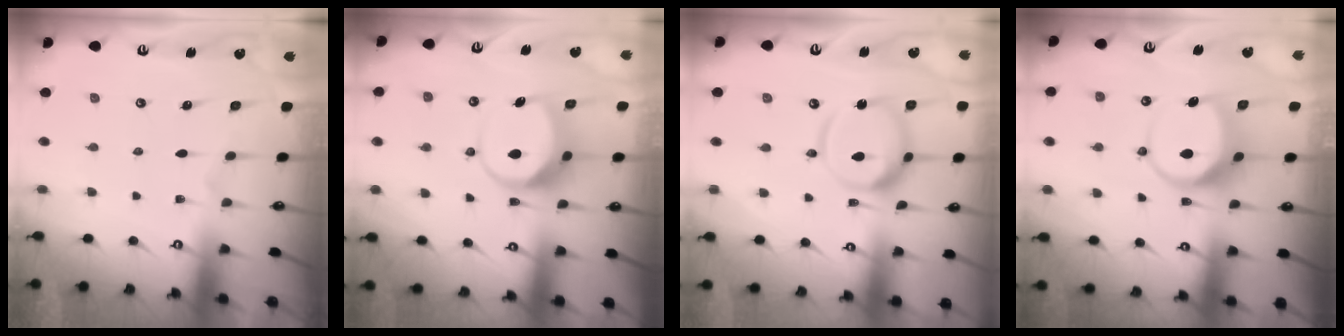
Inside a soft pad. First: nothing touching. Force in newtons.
{"total": 9.2, "press": 9.1, "slide": 0.9}
{"total": 13.7, "press": 13.7, "slide": 1.3}
{"total": 9.4, "press": 9.4, "slide": 1.2}